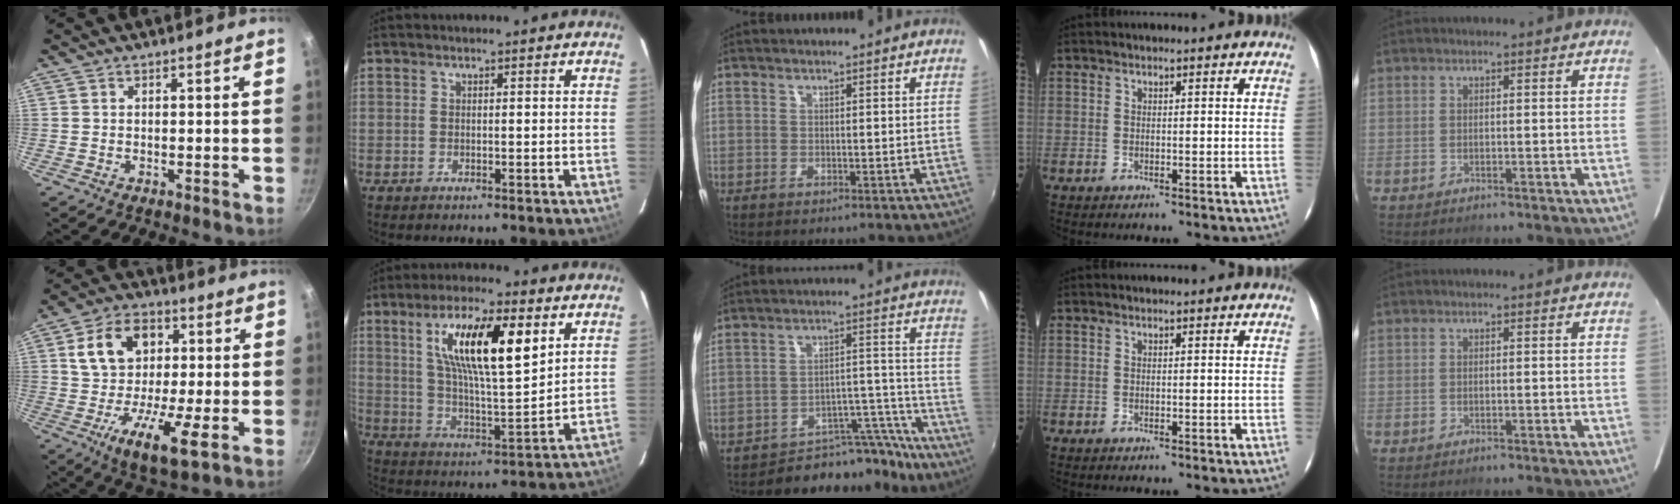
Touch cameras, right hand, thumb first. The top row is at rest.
{"thumb": {"total": 15.8, "force": [-0.3, 9.1, 13.0], "torque": [-0.194, 0.012, -0.018]}, "index": {"total": 17.8, "force": [7.1, 4.7, 15.6], "torque": [-0.268, 0.006, 0.126]}, "middle": {"total": 11.4, "force": [-10.5, 4.1, 1.4], "torque": [-0.004, 0.054, -0.142]}}